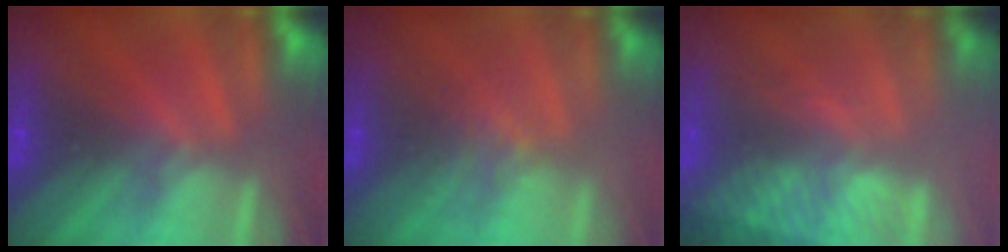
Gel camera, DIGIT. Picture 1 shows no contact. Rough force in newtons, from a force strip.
{"total": 1.1}
{"total": 2.9}